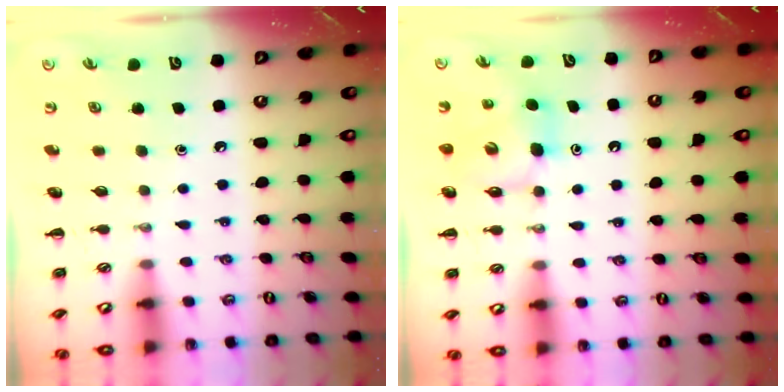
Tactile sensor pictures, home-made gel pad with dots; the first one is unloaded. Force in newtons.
{"total": 6.5, "press": 6.5, "slide": 1.0}